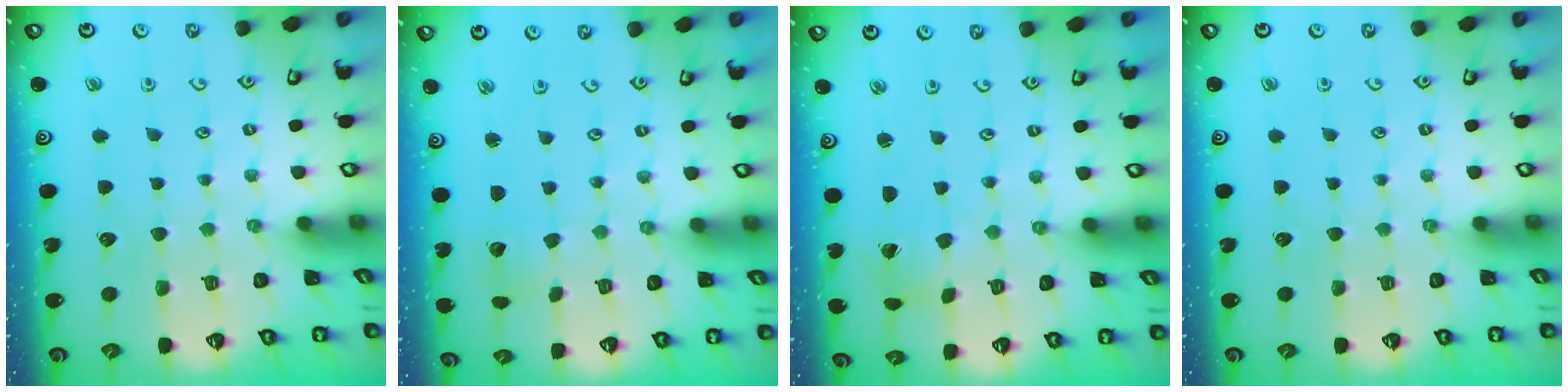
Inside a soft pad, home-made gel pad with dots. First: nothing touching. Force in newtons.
{"total": 2.5, "press": 2.5, "slide": 0.2}
{"total": 2.1, "press": 2.1, "slide": 0.2}
{"total": 0.0}